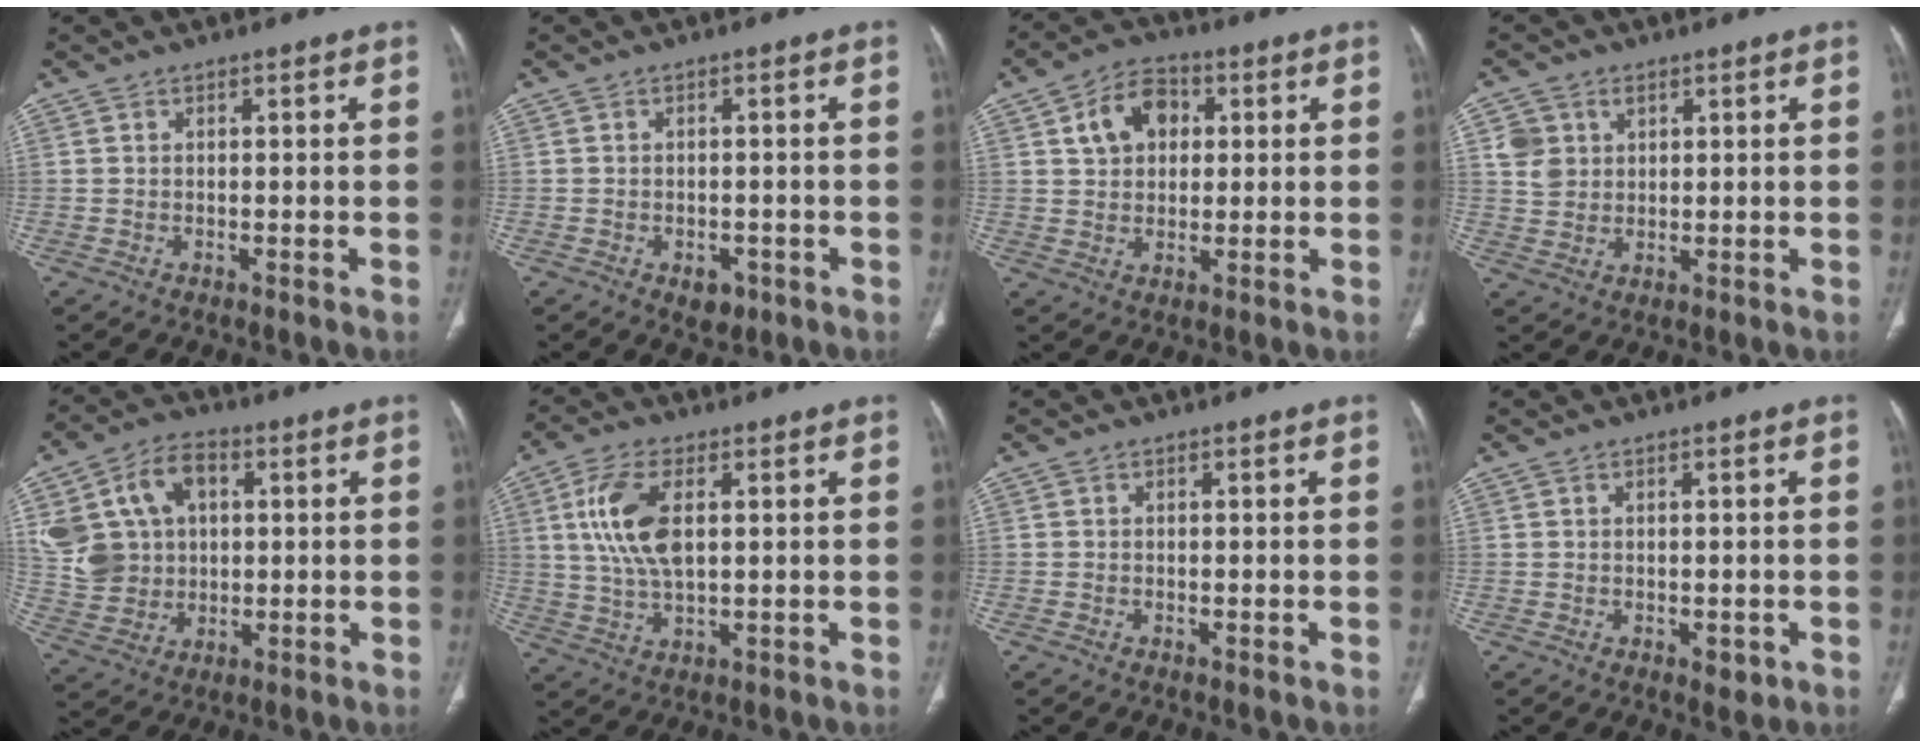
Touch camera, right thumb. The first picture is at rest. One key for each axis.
{"total": 3.1, "fx": -1.5, "fy": 2.0, "fz": 1.7, "tx": -0.010, "ty": 0.003, "tz": -0.013}
{"total": 8.8, "fx": 2.5, "fy": 6.4, "fz": 5.5, "tx": -0.070, "ty": 0.006, "tz": 0.038}
{"total": 5.1, "fx": 1.9, "fy": 4.3, "fz": 1.8, "tx": -0.016, "ty": -0.009, "tz": 0.039}
{"total": 15.2, "fx": 3.3, "fy": 12.0, "fz": 8.8, "tx": -0.147, "ty": 0.013, "tz": 0.068}
{"total": 11.0, "fx": 2.5, "fy": 5.4, "fz": 9.2, "tx": -0.193, "ty": -0.001, "tz": 0.050}
{"total": 0.0}
{"total": 2.1, "fx": -0.7, "fy": 1.2, "fz": 1.6, "tx": -0.015, "ty": -0.002, "tz": -0.004}